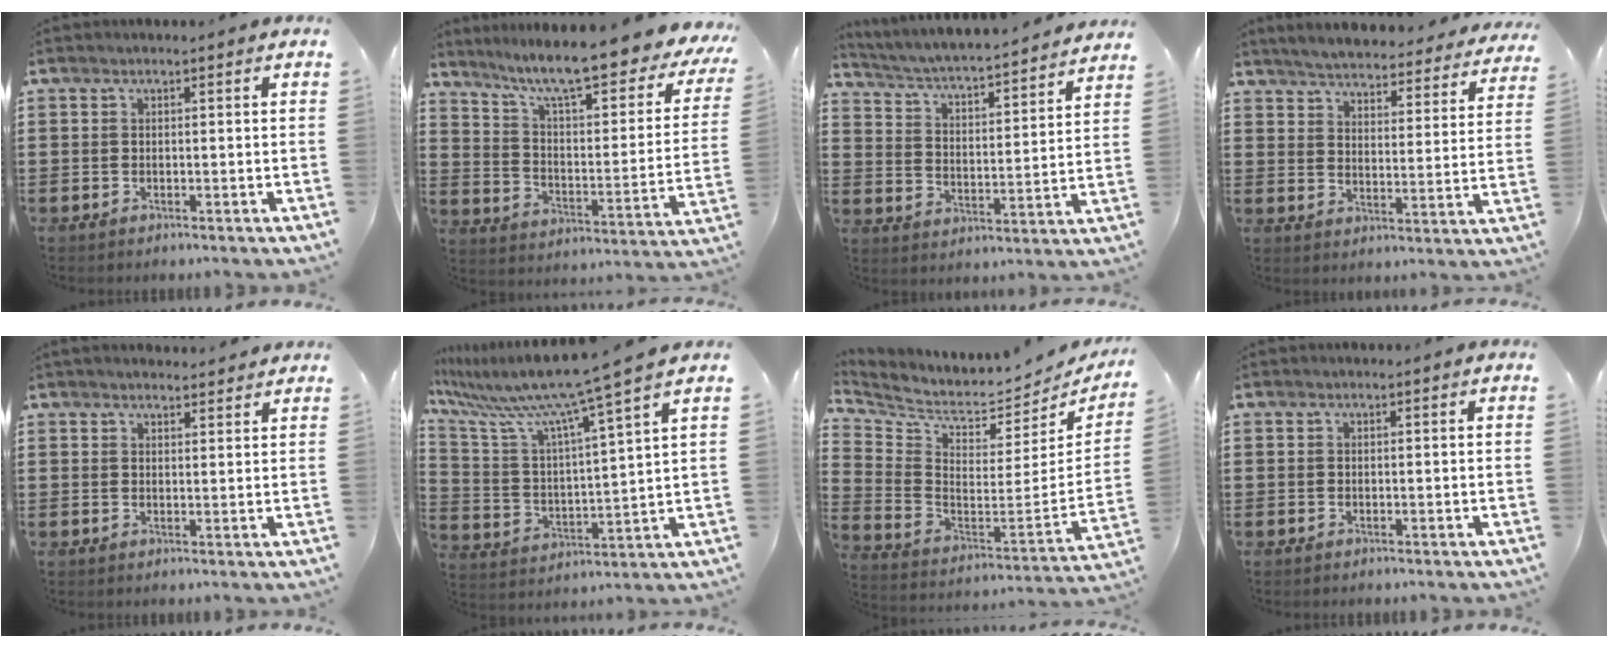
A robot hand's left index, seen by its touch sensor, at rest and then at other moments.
{"total": 10.4, "force": [8.3, 0.4, 6.2], "torque": [-0.131, -0.065, 0.131]}
{"total": 3.7, "force": [3.5, -0.5, 0.9], "torque": [-0.038, -0.039, 0.049]}
{"total": 4.5, "force": [4.5, -0.3, 0.6], "torque": [-0.038, -0.037, 0.073]}
{"total": 1.9, "force": [1.8, 0.2, 0.2], "torque": [-0.008, 0.000, 0.036]}
{"total": 10.3, "force": [8.9, -1.1, 5.0], "torque": [-0.137, -0.067, 0.142]}
{"total": 4.5, "force": [3.8, 1.5, 1.8], "torque": [-0.063, -0.051, 0.060]}
{"total": 0.0}